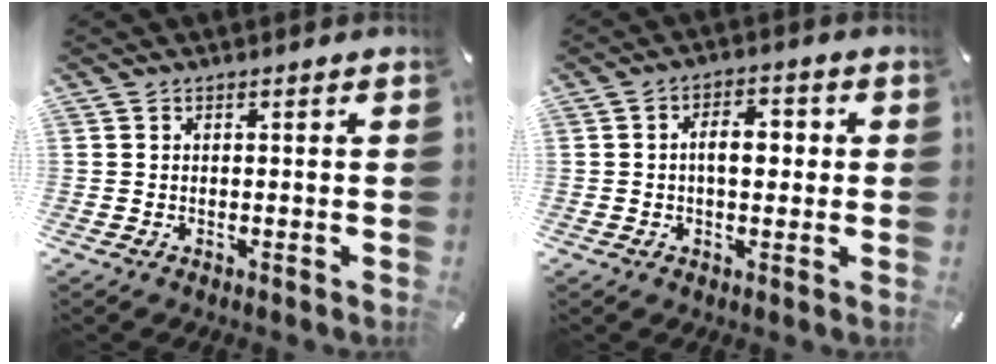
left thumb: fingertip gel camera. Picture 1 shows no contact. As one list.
[{"total": 6.0, "force": [0.0, 3.5, 4.9], "torque": [-0.069, 0.003, -0.008]}]